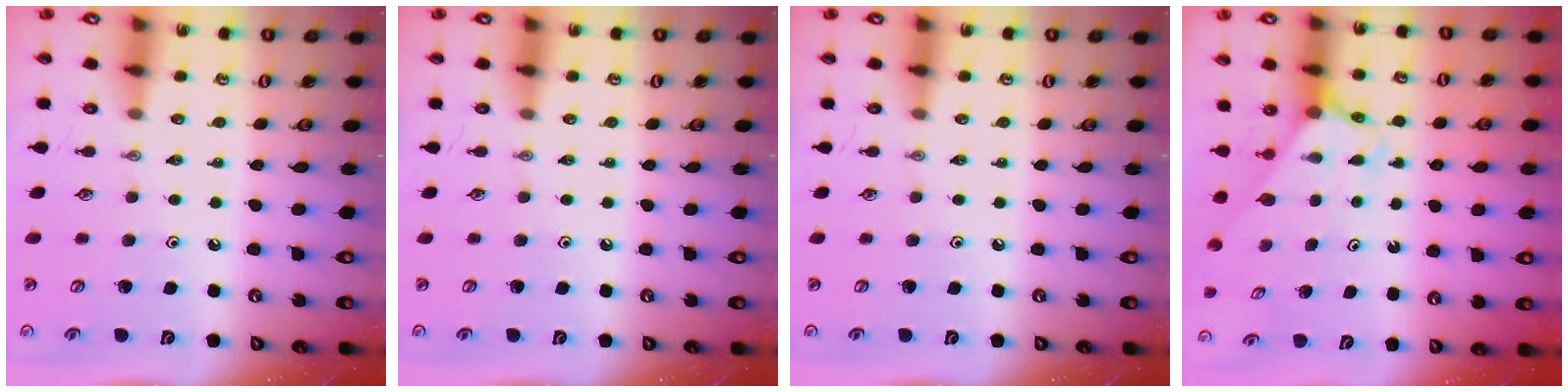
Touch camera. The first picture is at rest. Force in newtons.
{"total": 0.0}
{"total": 0.0}
{"total": 2.5, "press": 2.5, "slide": 0.2}